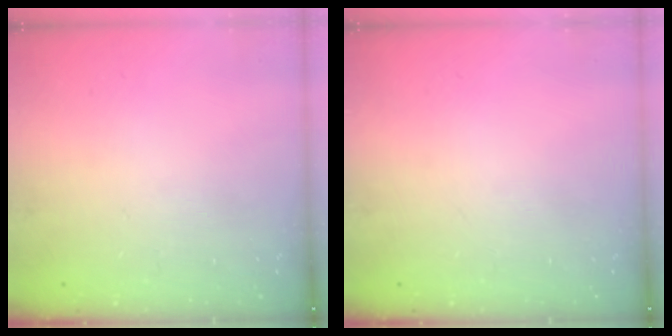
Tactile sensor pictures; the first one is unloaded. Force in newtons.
{"total": 0.0}